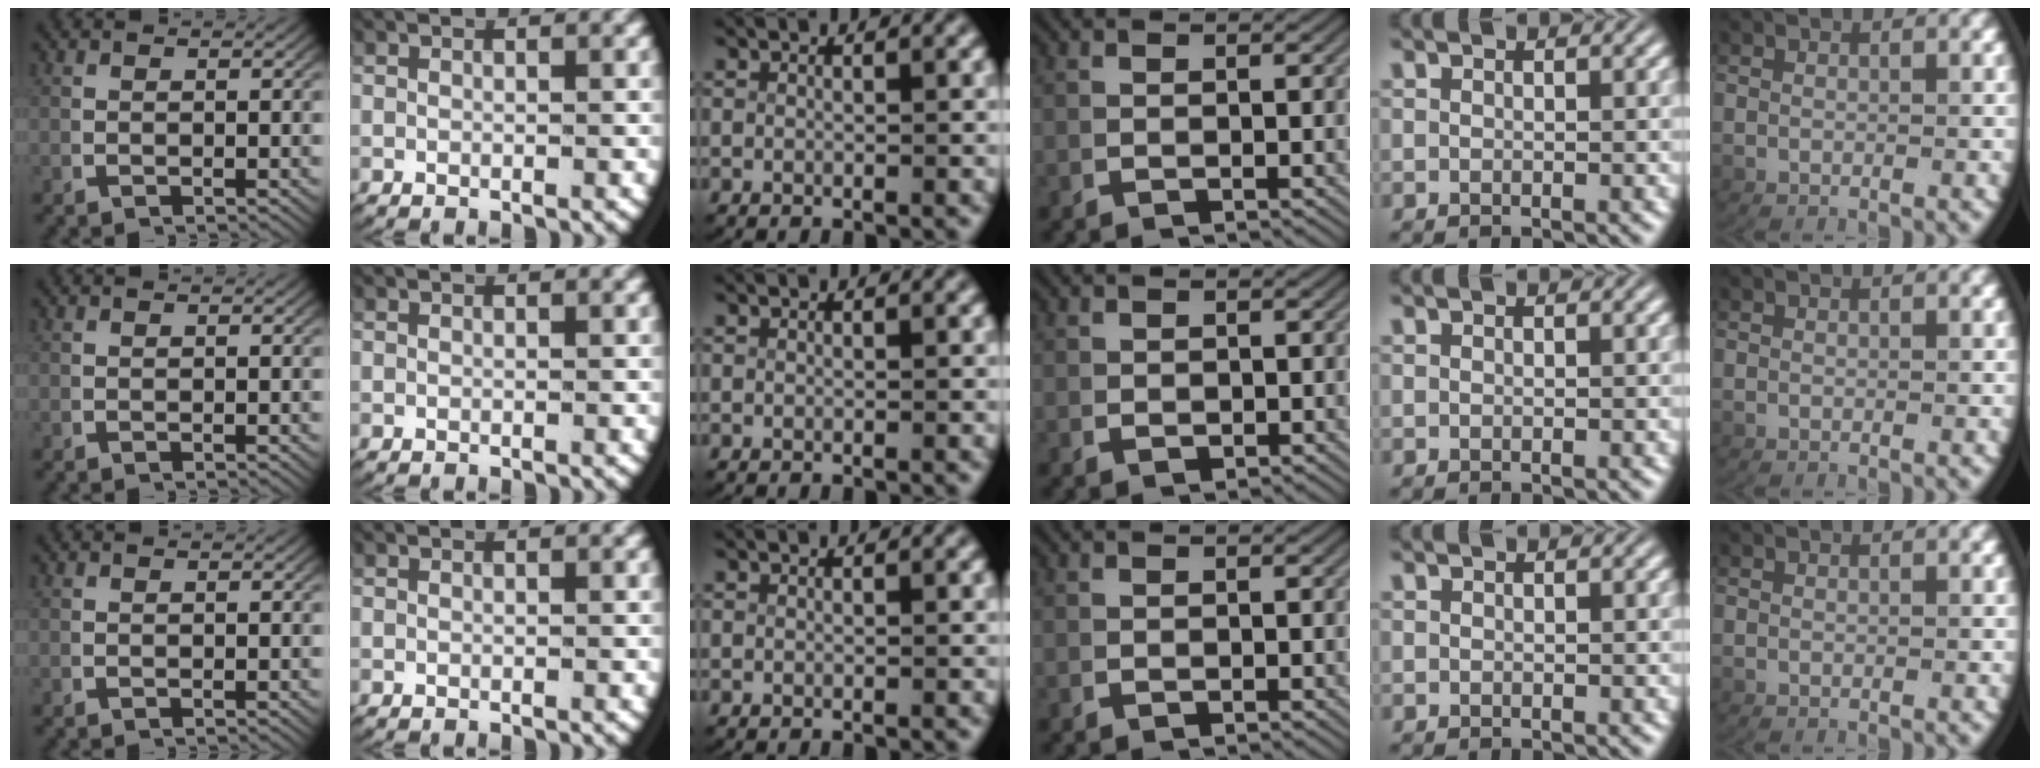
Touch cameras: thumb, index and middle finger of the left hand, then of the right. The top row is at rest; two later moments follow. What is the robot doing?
{"motion": "lift_and_place", "object": "paper towel"}